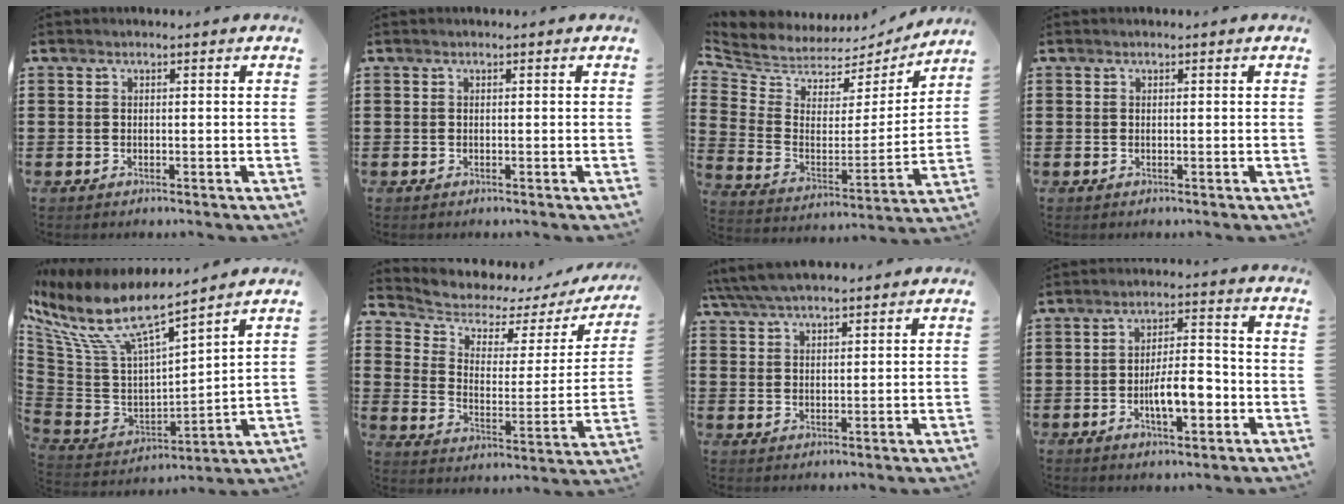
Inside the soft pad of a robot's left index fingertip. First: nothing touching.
{"total": 0.0}
{"total": 5.1, "force": [4.6, 2.0, 0.1], "torque": [-0.040, -0.042, 0.078]}
{"total": 0.0}
{"total": 11.5, "force": [7.4, 3.3, 8.2], "torque": [-0.193, -0.049, 0.122]}
{"total": 4.5, "force": [3.8, 2.2, 0.8], "torque": [-0.049, -0.027, 0.060]}
{"total": 5.1, "force": [4.7, 0.8, 1.9], "torque": [-0.051, -0.007, 0.086]}
{"total": 7.1, "force": [-2.4, 2.8, 6.0], "torque": [-0.106, 0.004, -0.050]}